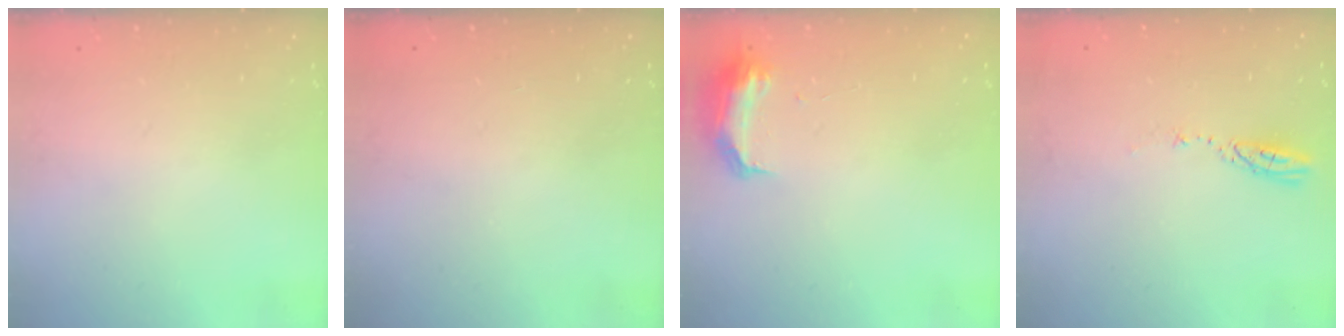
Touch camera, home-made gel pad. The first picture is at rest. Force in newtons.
{"total": 0.0}
{"total": 8.5, "press": 8.4, "slide": 0.9}
{"total": 3.7, "press": 3.6, "slide": 0.3}